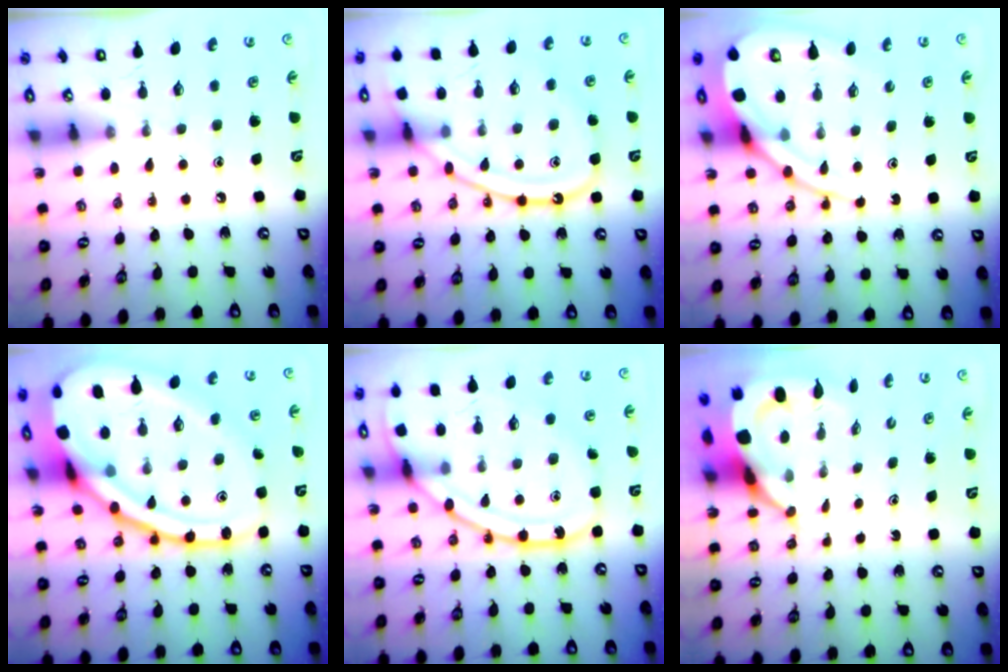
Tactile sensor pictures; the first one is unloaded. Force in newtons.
{"total": 14.4, "press": 14.3, "slide": 1.1}
{"total": 11.3, "press": 11.3, "slide": 1.2}
{"total": 25.0, "press": 24.9, "slide": 2.2}
{"total": 15.6, "press": 15.6, "slide": 0.8}
{"total": 5.9, "press": 5.8, "slide": 0.7}